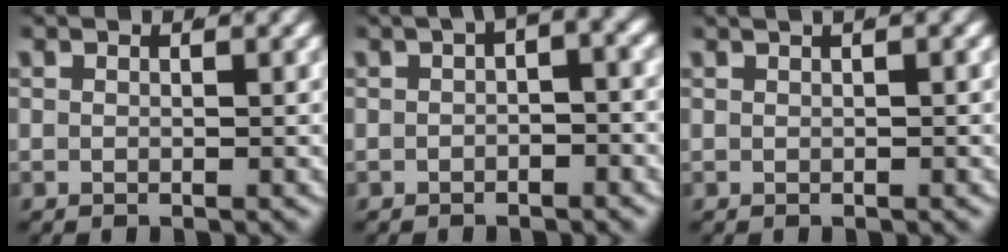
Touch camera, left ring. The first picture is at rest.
{"total": 2.1, "force": [0.3, 0.6, 1.9], "torque": [-0.019, 0.005, 0.007]}
{"total": 1.3, "force": [0.9, 0.0, 1.0], "torque": [-0.002, 0.015, 0.009]}